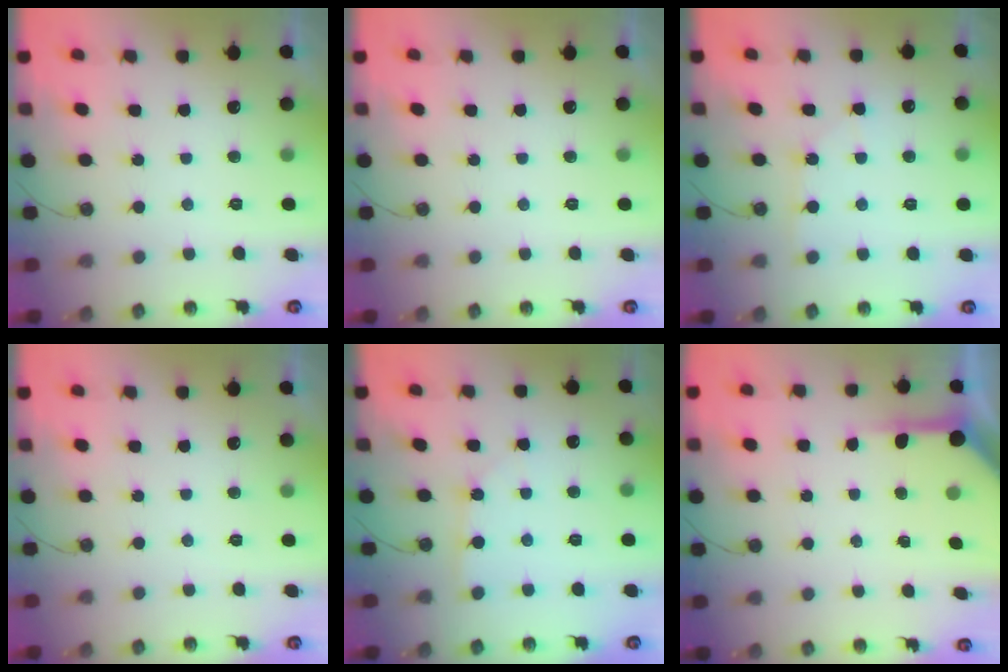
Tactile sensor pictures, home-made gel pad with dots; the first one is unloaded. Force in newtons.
{"total": 0.0}
{"total": 4.8, "press": 4.8, "slide": 0.5}
{"total": 0.0}
{"total": 2.0, "press": 1.9, "slide": 0.3}
{"total": 5.5, "press": 5.5, "slide": 0.3}